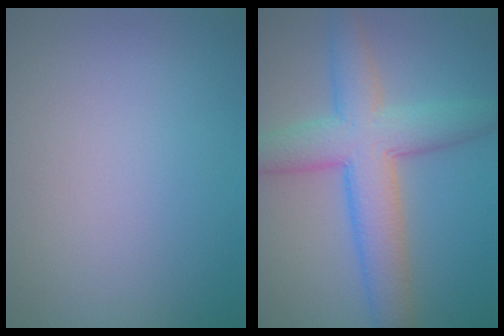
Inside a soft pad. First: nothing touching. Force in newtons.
{"total": 7.4, "press": 7.3, "slide": 0.4}